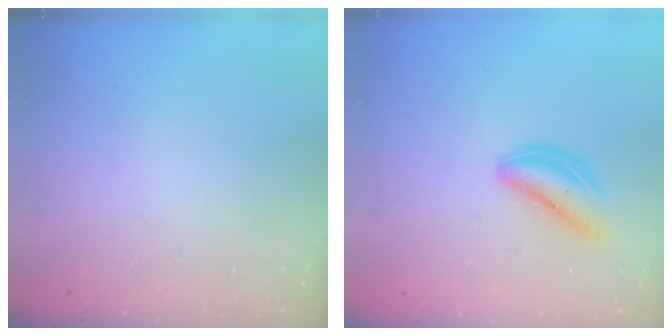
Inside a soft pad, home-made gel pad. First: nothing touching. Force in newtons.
{"total": 5.6, "press": 5.6, "slide": 0.5}